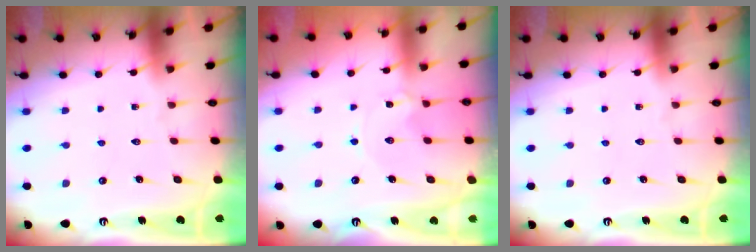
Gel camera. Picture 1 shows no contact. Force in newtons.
{"total": 0.7, "press": 0.7, "slide": 0.1}
{"total": 0.0}